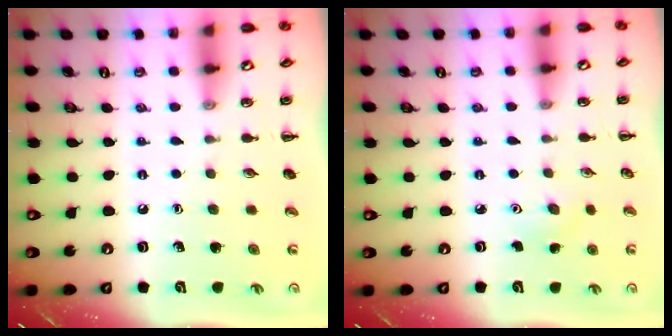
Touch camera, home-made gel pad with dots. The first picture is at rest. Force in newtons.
{"total": 2.8, "press": 2.8, "slide": 0.7}